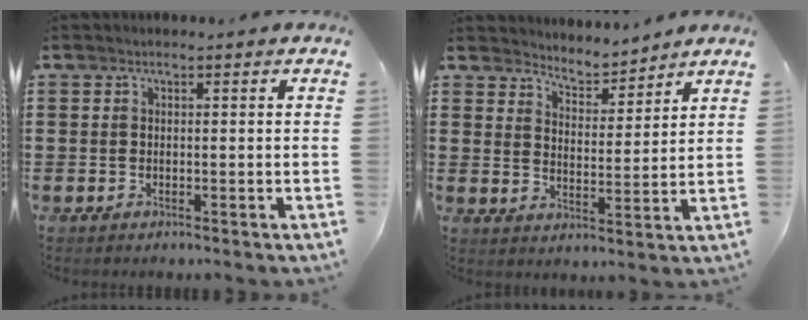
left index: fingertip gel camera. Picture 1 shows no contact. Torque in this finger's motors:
{"motor_torque": [-1.54, -0.60, -1.03, -0.21]}